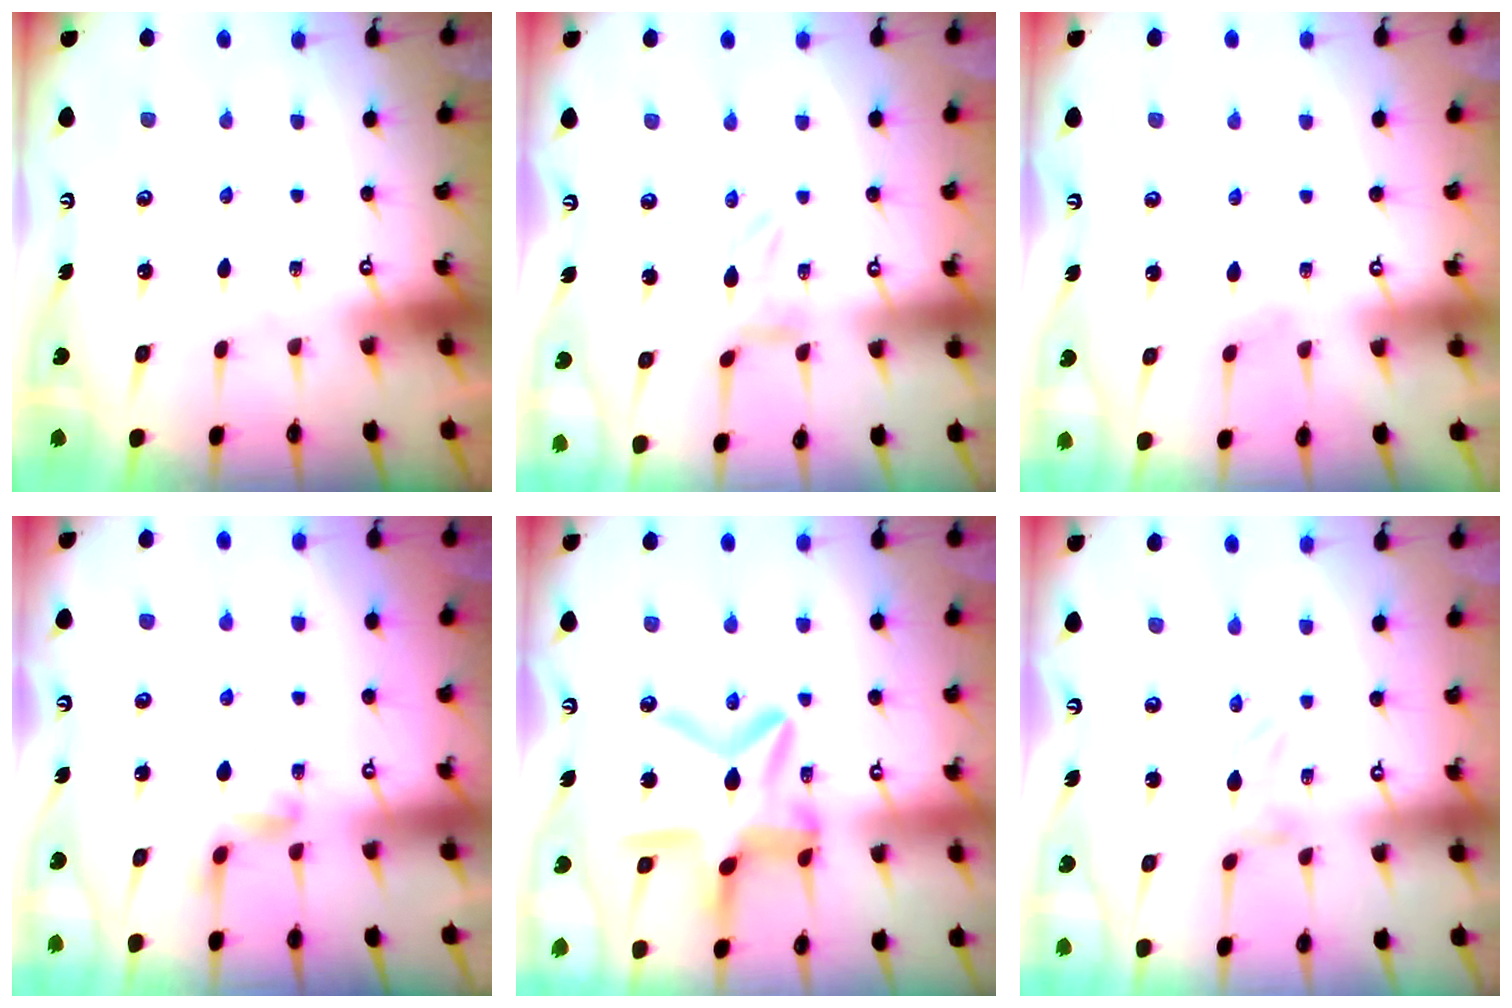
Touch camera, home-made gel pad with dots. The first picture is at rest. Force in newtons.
{"total": 0.8, "press": 0.7, "slide": 0.4}
{"total": 1.3, "press": 1.2, "slide": 0.3}
{"total": 3.8, "press": 3.8, "slide": 0.5}
{"total": 14.9, "press": 14.9, "slide": 1.3}
{"total": 0.0}